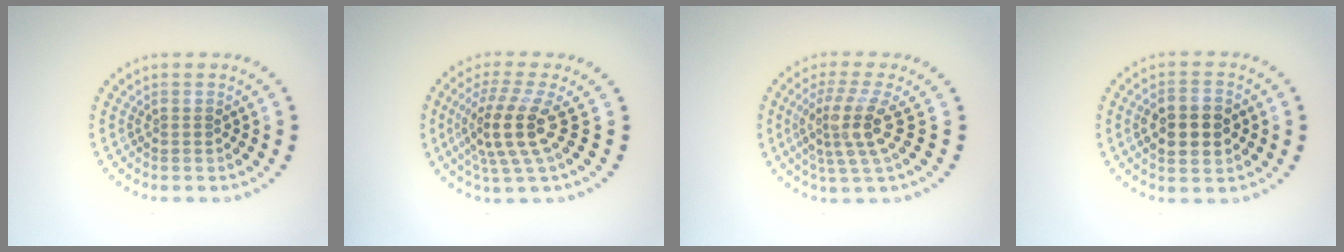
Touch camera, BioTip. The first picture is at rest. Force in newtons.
{"total": 4.4, "press": 3.3, "slide": 2.8}
{"total": 4.0, "press": 2.9, "slide": 2.8}
{"total": 4.6, "press": 4.6, "slide": 0.2}